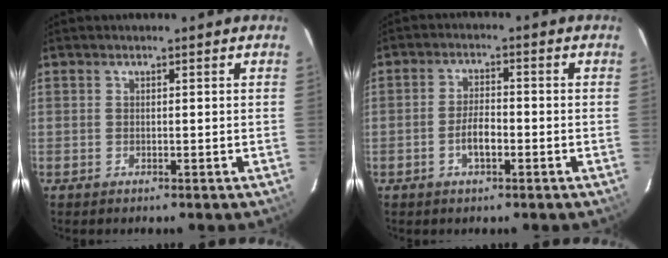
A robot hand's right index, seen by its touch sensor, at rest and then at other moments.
{"total": 4.0, "force": [-1.7, 1.5, 3.3], "torque": [-0.068, 0.005, -0.030]}